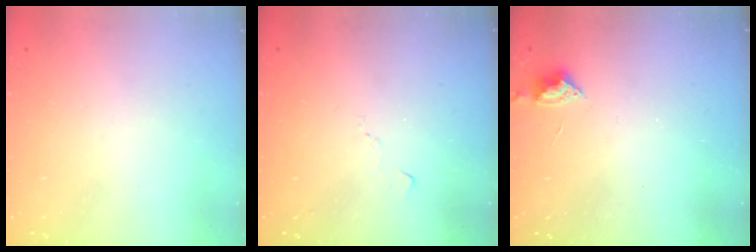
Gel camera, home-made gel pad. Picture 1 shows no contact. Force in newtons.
{"total": 6.3, "press": 6.2, "slide": 0.6}
{"total": 3.8, "press": 3.7, "slide": 0.6}